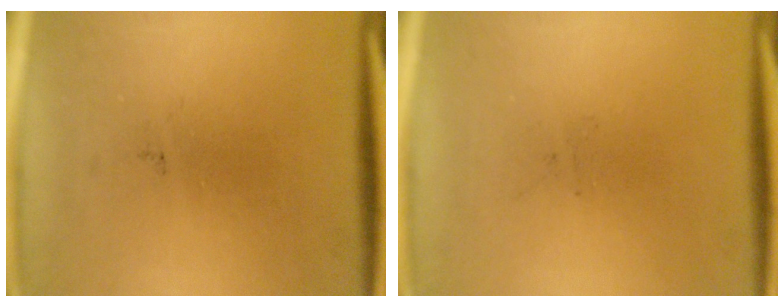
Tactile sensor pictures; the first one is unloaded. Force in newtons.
{"total": 0.0}